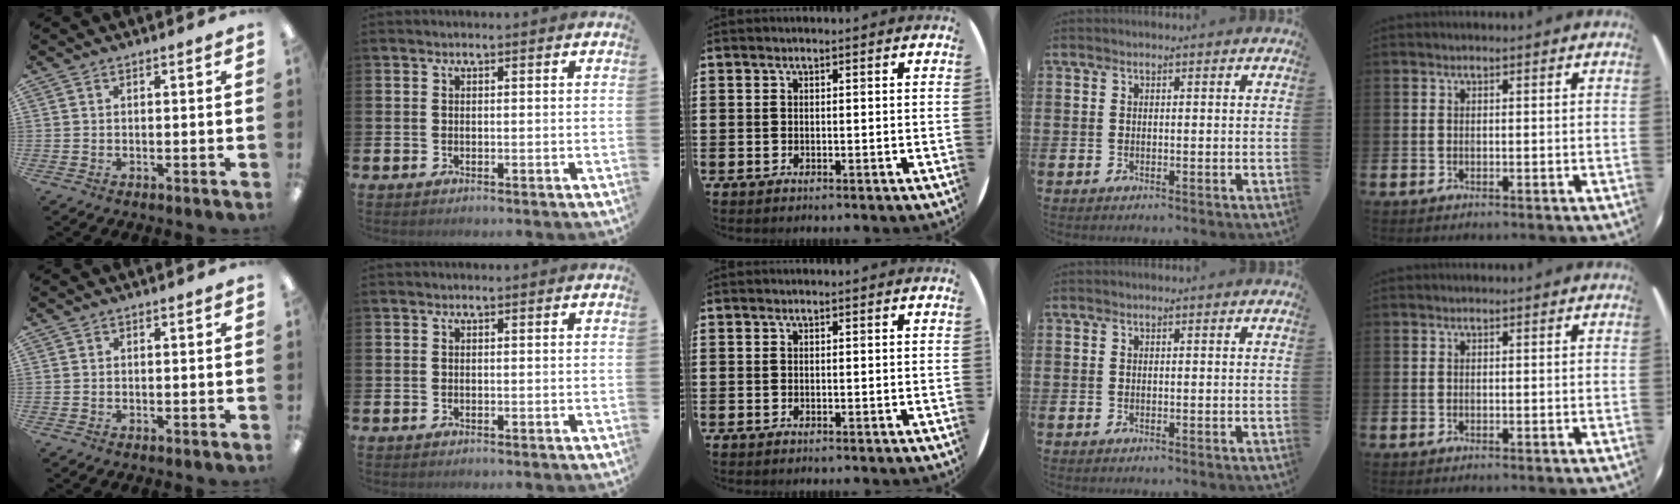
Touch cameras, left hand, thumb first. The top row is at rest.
{}